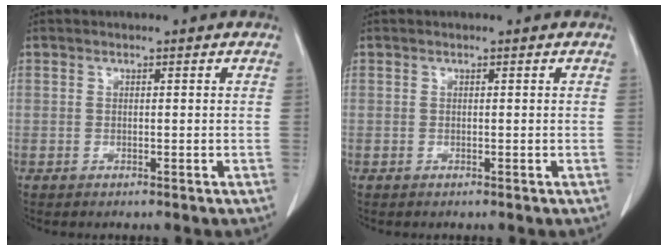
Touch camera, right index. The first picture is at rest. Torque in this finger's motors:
{"motor_torque": [0.00, 0.00, 0.00, 0.00]}